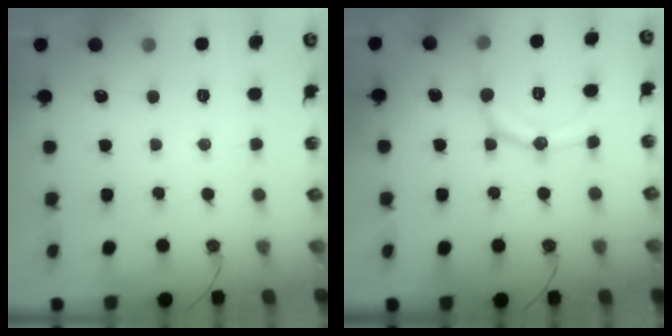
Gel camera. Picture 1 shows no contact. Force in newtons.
{"total": 11.4, "press": 11.3, "slide": 1.0}